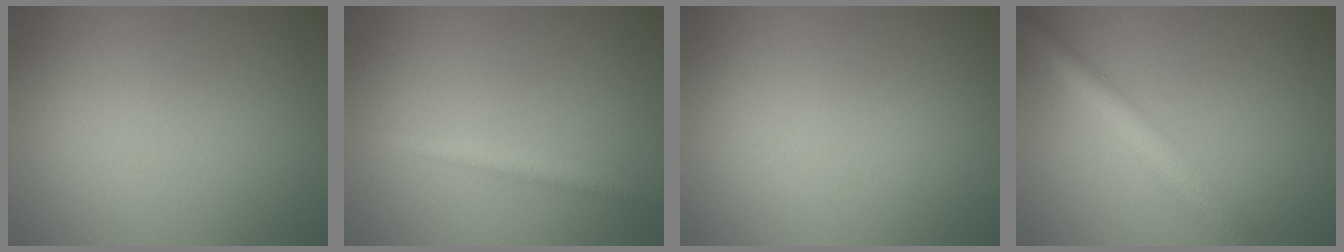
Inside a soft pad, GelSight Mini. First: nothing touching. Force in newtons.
{"total": 2.1, "press": 2.1, "slide": 0.0}
{"total": 0.0}
{"total": 4.1, "press": 4.1, "slide": 0.0}